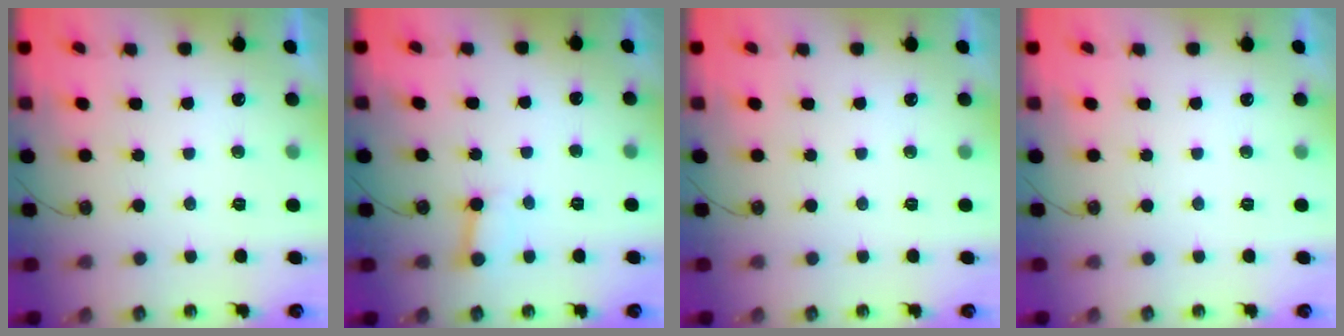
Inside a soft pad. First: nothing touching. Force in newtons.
{"total": 2.8, "press": 2.8, "slide": 0.5}
{"total": 0.0}
{"total": 0.0}